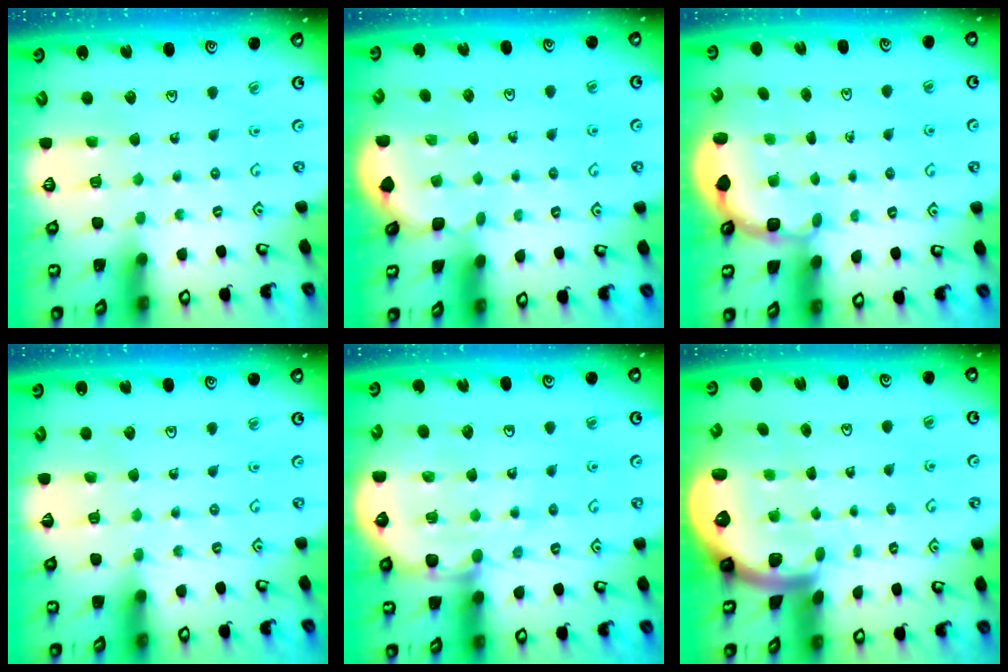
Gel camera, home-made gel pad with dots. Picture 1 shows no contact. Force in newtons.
{"total": 1.3, "press": 1.3, "slide": 0.1}
{"total": 3.1, "press": 2.2, "slide": 2.1}
{"total": 2.7, "press": 2.7, "slide": 0.4}
{"total": 9.6, "press": 9.1, "slide": 2.9}
{"total": 2.5, "press": 2.5, "slide": 0.6}